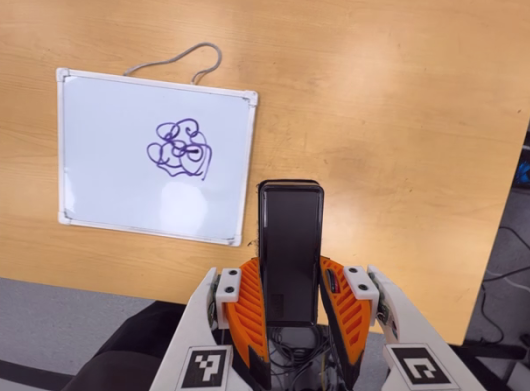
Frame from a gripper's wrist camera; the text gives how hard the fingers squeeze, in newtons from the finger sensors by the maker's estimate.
{"total": 4.7, "left": 3.1, "right": 6.4}